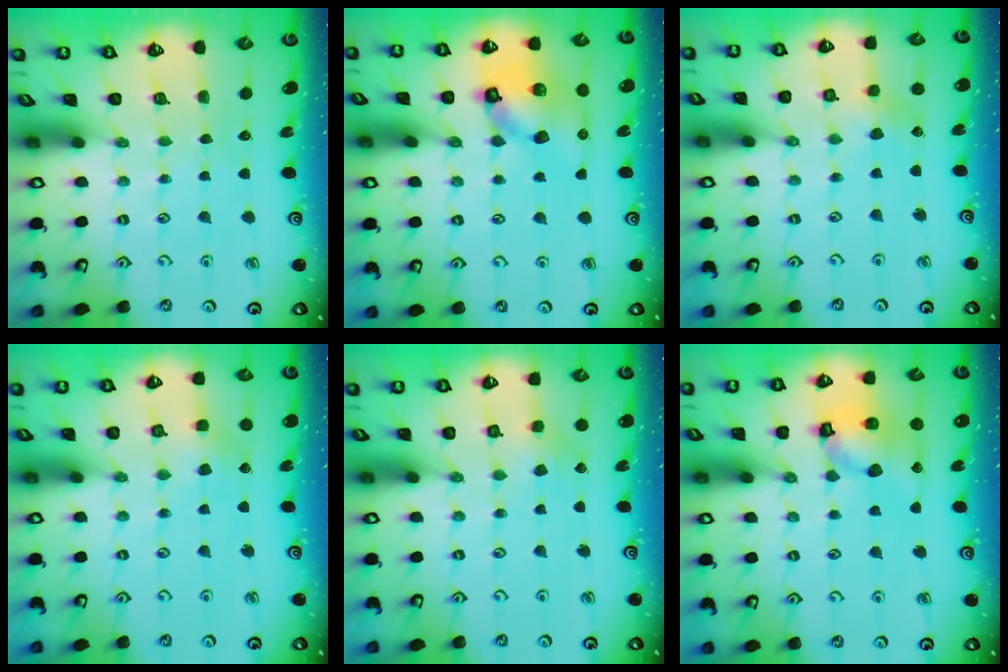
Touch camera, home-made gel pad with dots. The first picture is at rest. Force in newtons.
{"total": 13.1, "press": 13.0, "slide": 2.0}
{"total": 3.5, "press": 3.4, "slide": 0.6}
{"total": 2.9, "press": 2.9, "slide": 0.6}
{"total": 2.9, "press": 2.9, "slide": 0.2}
{"total": 13.2, "press": 13.1, "slide": 1.8}